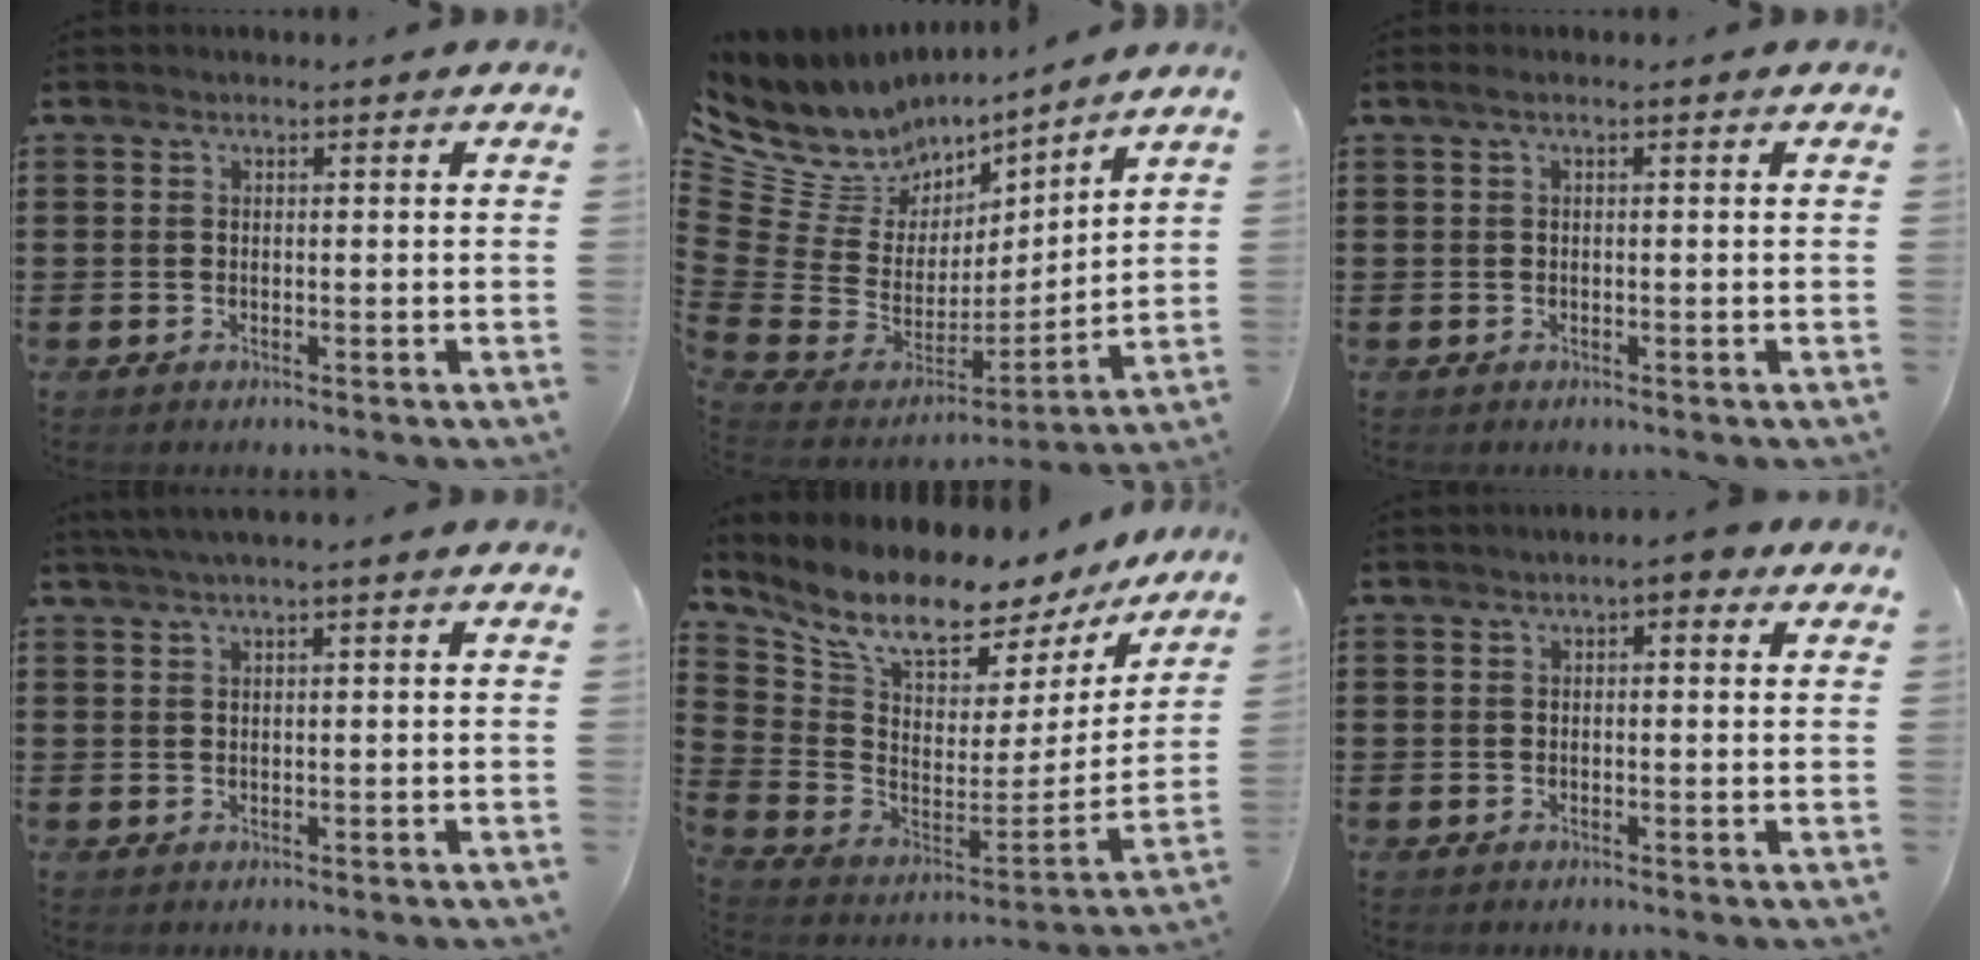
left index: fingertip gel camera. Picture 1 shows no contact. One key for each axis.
{"total": 8.4, "fx": 5.6, "fy": 6.0, "fz": 1.4, "tx": -0.093, "ty": -0.063, "tz": 0.102}
{"total": 0.9, "fx": -0.2, "fy": 0.2, "fz": 0.9, "tx": -0.016, "ty": -0.001, "tz": -0.003}
{"total": 1.4, "fx": 0.6, "fy": -0.1, "fz": 1.3, "tx": -0.021, "ty": -0.002, "tz": 0.010}
{"total": 9.9, "fx": 8.0, "fy": 3.3, "fz": 4.7, "tx": -0.109, "ty": -0.069, "tz": 0.134}
{"total": 2.1, "fx": 0.6, "fy": 0.7, "fz": 1.9, "tx": -0.030, "ty": 0.002, "tz": 0.007}